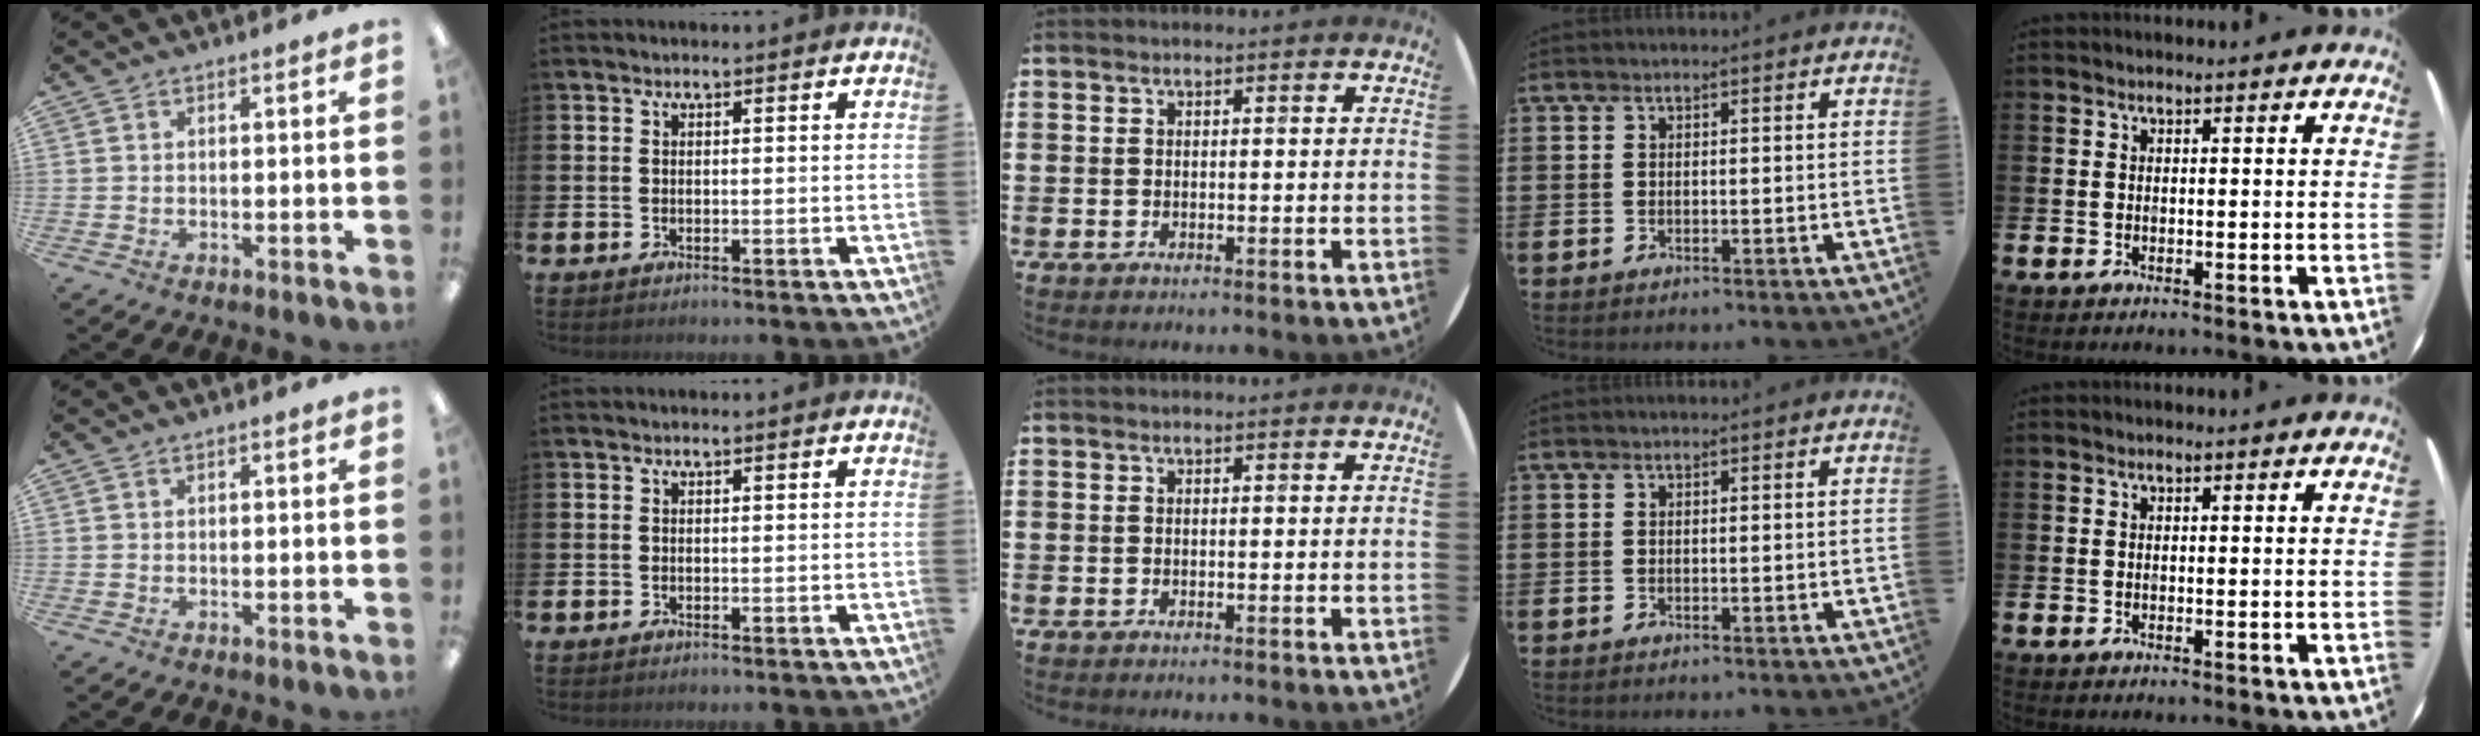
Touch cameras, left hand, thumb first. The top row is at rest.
{}